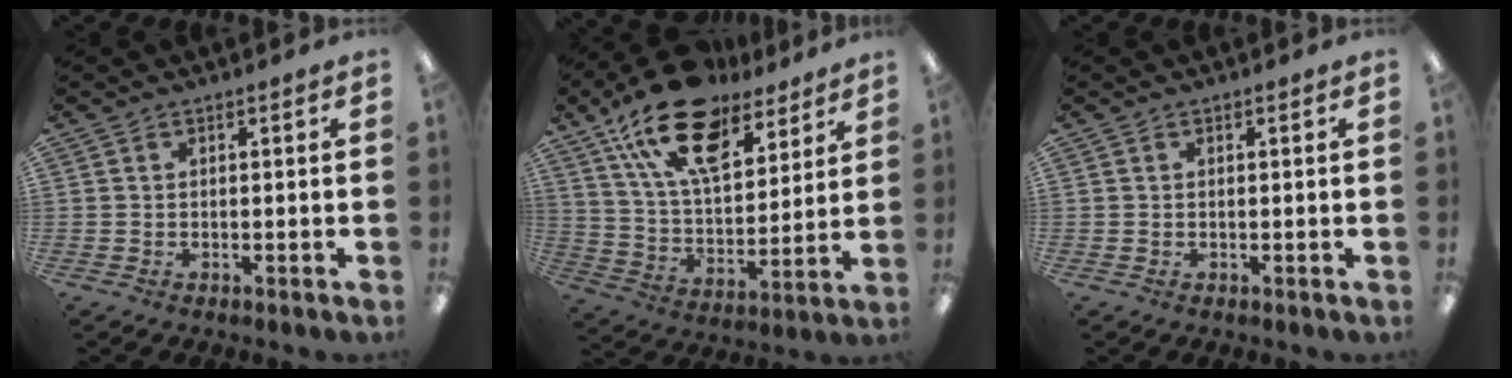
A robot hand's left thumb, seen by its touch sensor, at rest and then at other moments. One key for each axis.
{"total": 20.3, "fx": 13.7, "fy": 9.6, "fz": 11.4, "tx": -0.208, "ty": -0.068, "tz": 0.246}
{"total": 0.0}